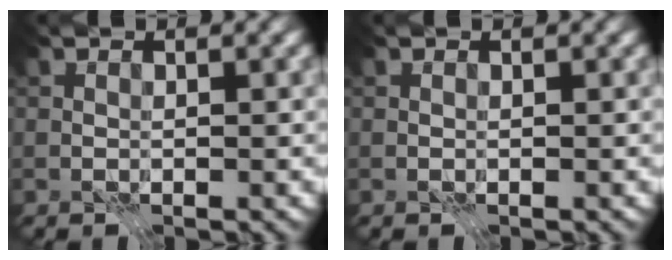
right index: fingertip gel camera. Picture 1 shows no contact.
{"total": 0.0}